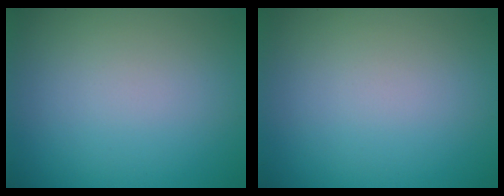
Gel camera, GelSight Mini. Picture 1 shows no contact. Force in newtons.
{"total": 0.0}